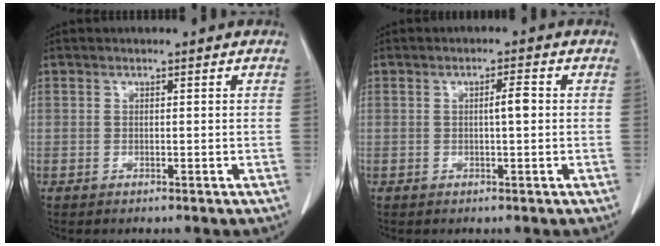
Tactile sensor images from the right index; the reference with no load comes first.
{"total": 2.4, "force": [0.0, 0.3, 2.4], "torque": [-0.039, 0.003, -0.001]}